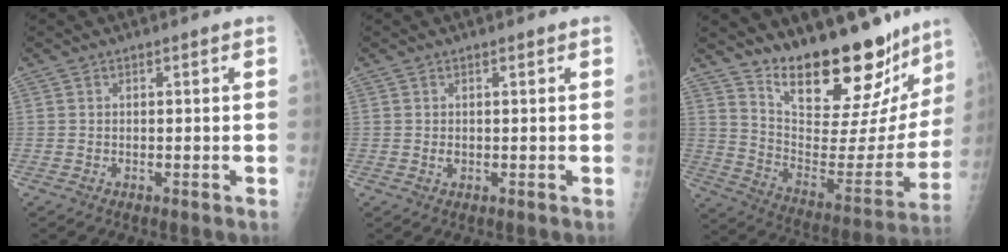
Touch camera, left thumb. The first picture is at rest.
{"total": 1.1, "force": [0.4, 0.7, 0.8], "torque": [-0.010, -0.003, 0.009]}
{"total": 26.0, "force": [21.5, 7.8, 12.5], "torque": [-0.151, -0.143, 0.313]}